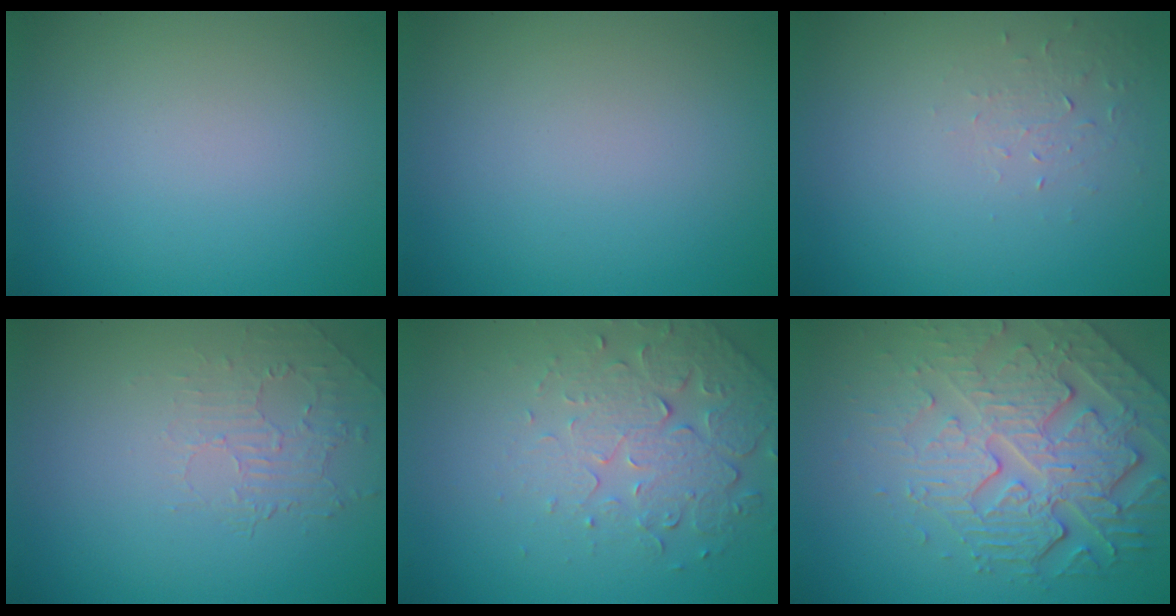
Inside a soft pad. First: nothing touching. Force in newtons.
{"total": 0.0}
{"total": 1.0, "press": 0.4, "slide": 0.9}
{"total": 2.0, "press": 0.6, "slide": 1.9}
{"total": 5.0, "press": 3.5, "slide": 3.6}
{"total": 5.8, "press": 5.0, "slide": 2.9}